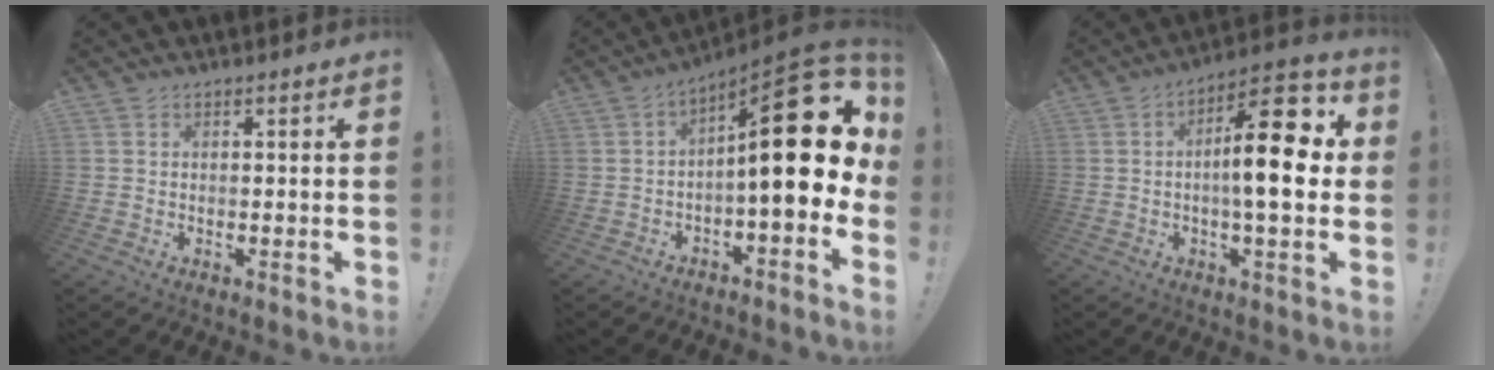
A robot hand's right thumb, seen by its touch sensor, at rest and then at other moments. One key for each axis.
{"total": 21.5, "fx": 3.3, "fy": 5.8, "fz": 20.5, "tx": -0.295, "ty": -0.028, "tz": 0.050}
{"total": 17.1, "fx": 1.3, "fy": 5.2, "fz": 16.3, "tx": -0.242, "ty": -0.004, "tz": 0.011}